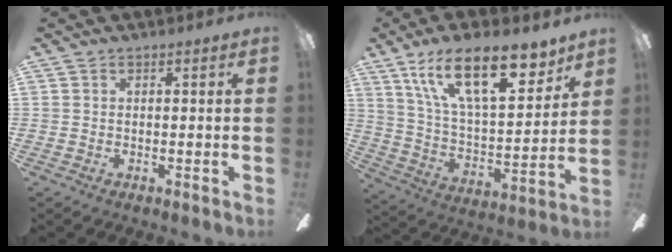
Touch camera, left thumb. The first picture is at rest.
{"total": 22.3, "force": [13.8, 9.0, 15.0], "torque": [-0.246, -0.069, 0.236]}